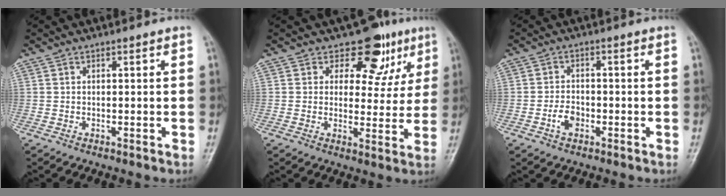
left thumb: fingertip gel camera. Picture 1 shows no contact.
{"total": 9.4, "force": [5.4, 6.6, 3.9], "torque": [0.000, -0.020, 0.065]}
{"total": 3.6, "force": [-1.5, 2.4, 2.2], "torque": [-0.032, 0.012, -0.030]}